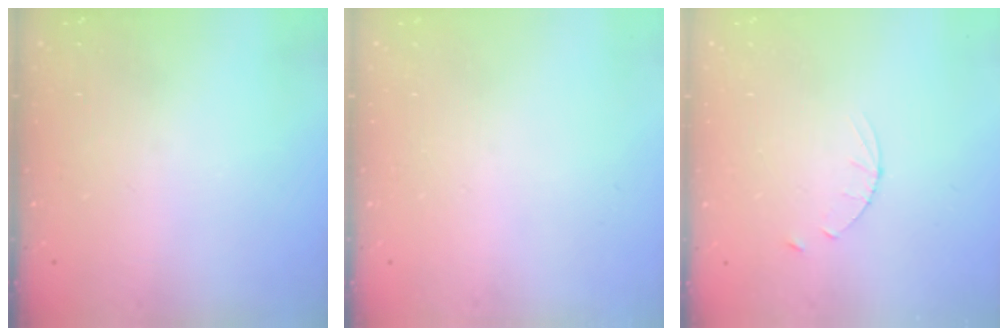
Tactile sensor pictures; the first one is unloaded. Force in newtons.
{"total": 0.0}
{"total": 3.1, "press": 3.1, "slide": 0.3}